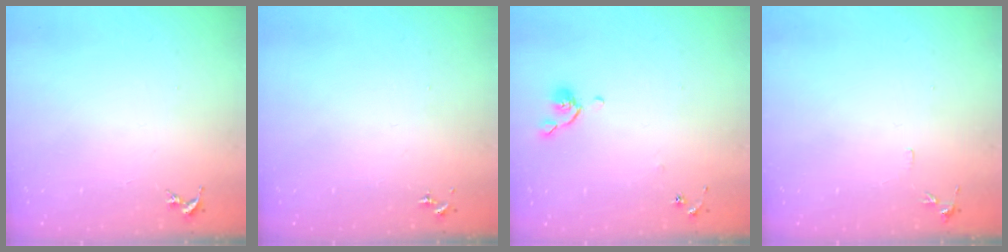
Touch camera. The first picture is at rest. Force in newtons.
{"total": 0.0}
{"total": 5.7, "press": 5.6, "slide": 1.1}
{"total": 4.8, "press": 4.8, "slide": 0.7}